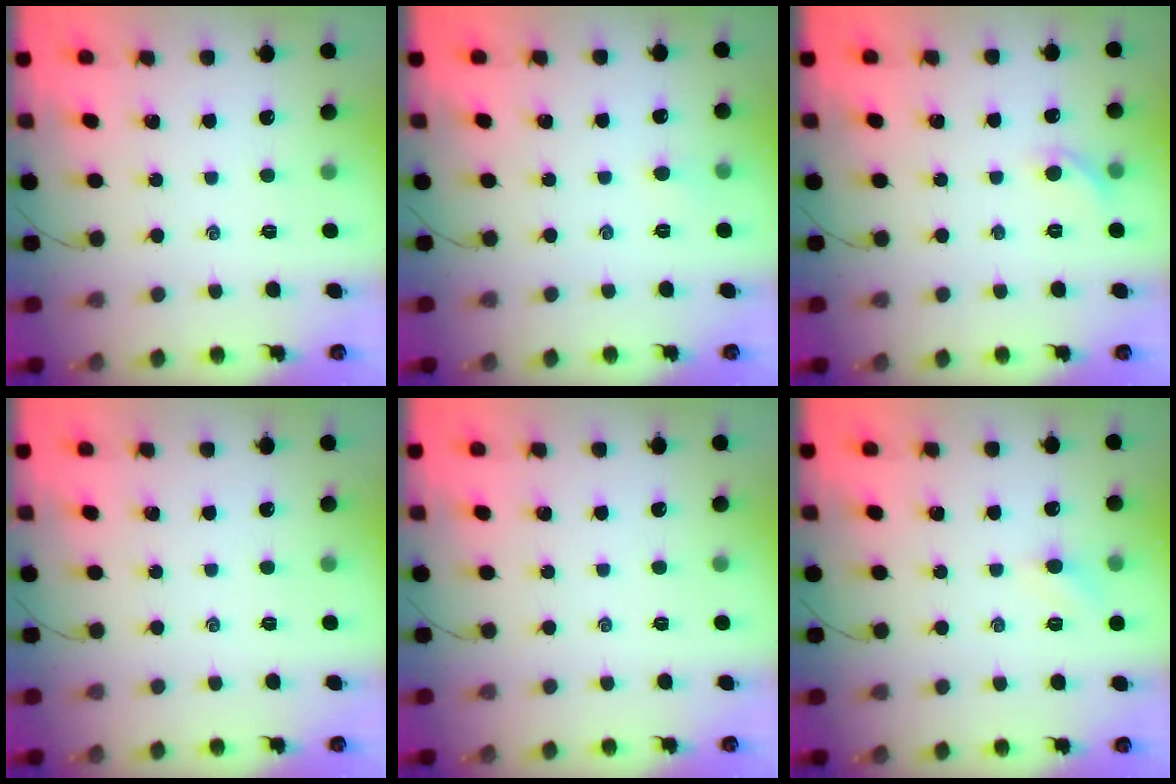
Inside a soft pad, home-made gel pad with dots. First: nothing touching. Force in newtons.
{"total": 3.2, "press": 3.0, "slide": 1.0}
{"total": 5.9, "press": 5.6, "slide": 1.6}
{"total": 0.0}
{"total": 0.0}
{"total": 4.9, "press": 4.7, "slide": 1.3}